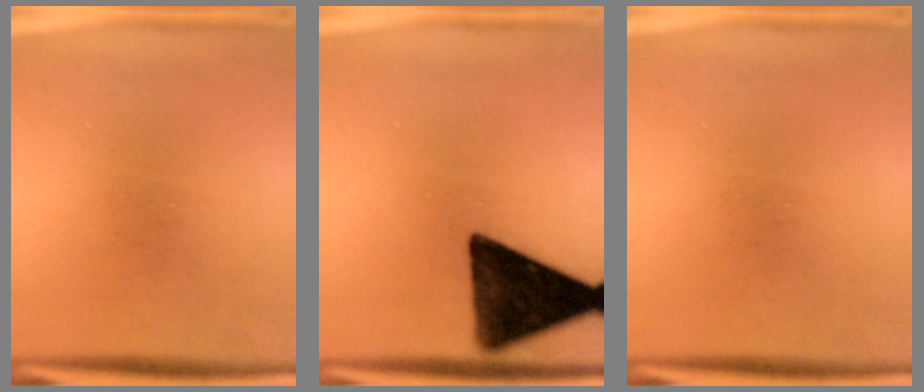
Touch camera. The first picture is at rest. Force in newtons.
{"total": 15.0}
{"total": 0.0}